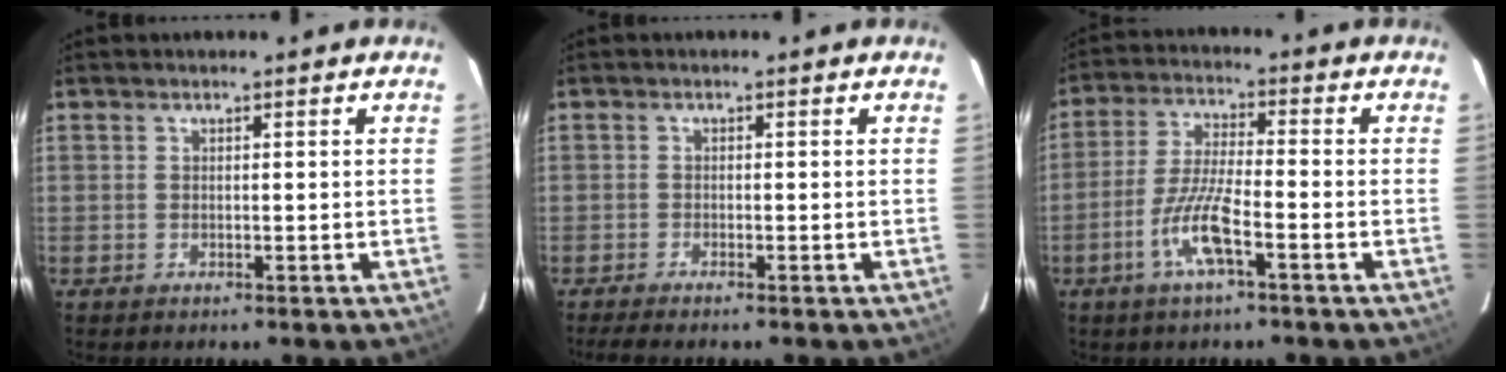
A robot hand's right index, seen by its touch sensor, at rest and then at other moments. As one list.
[{"total": 2.9, "force": [-2.5, 0.0, 1.5], "torque": [-0.036, -0.011, -0.046]}, {"total": 8.6, "force": [-4.1, 1.0, 7.4], "torque": [-0.156, -0.005, -0.081]}]